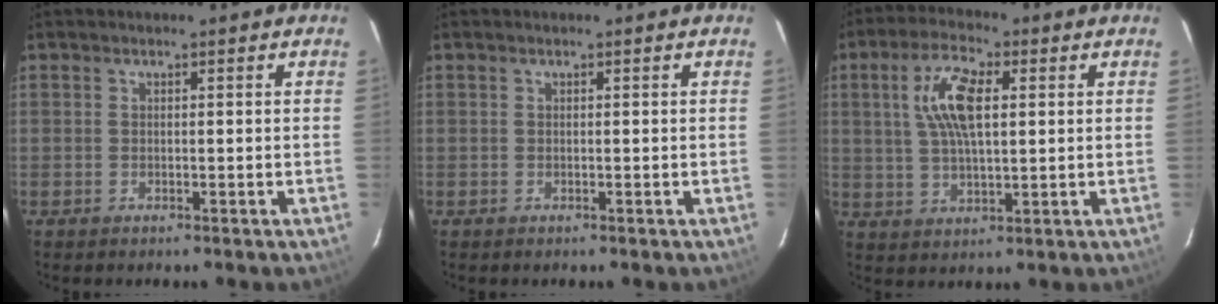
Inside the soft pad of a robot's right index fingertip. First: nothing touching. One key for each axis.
{"total": 0.0}
{"total": 9.7, "fx": 2.4, "fy": 3.8, "fz": 8.6, "tx": -0.168, "ty": 0.014, "tz": 0.047}